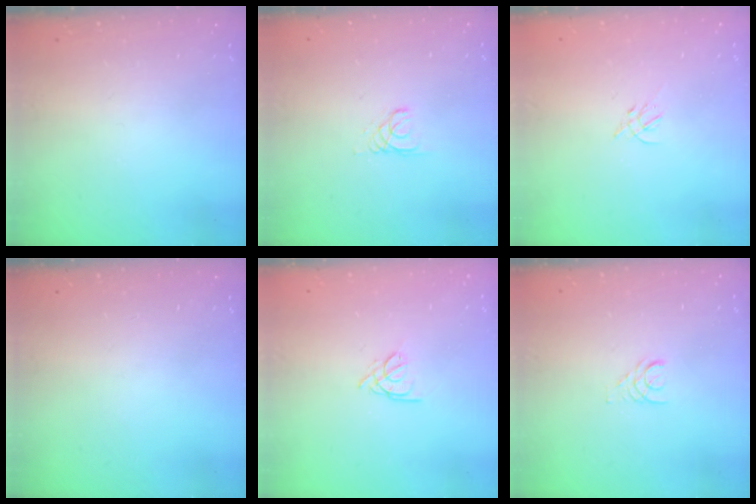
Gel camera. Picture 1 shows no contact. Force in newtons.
{"total": 1.3, "press": 1.3, "slide": 0.1}
{"total": 1.4, "press": 1.3, "slide": 0.5}
{"total": 0.0}
{"total": 2.7, "press": 2.6, "slide": 0.5}
{"total": 1.7, "press": 1.7, "slide": 0.2}